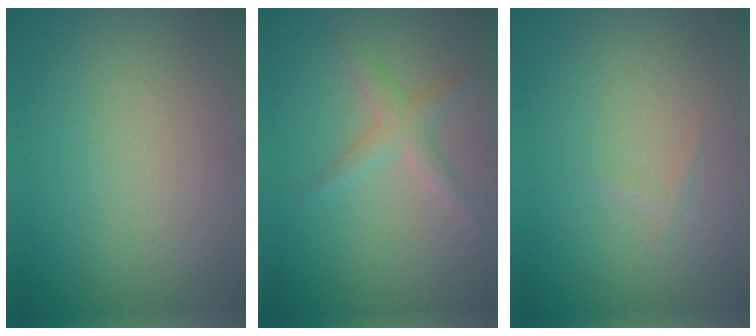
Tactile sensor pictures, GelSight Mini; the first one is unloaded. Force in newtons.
{"total": 2.1, "press": 2.1, "slide": 0.0}
{"total": 0.5, "press": 0.5, "slide": 0.0}